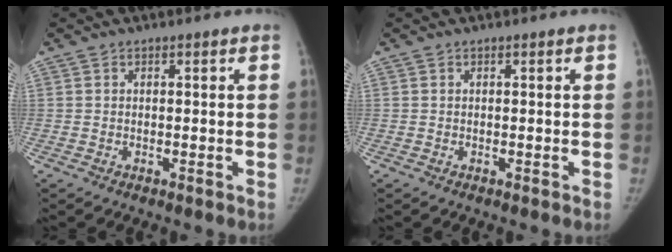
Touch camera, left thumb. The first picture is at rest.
{"total": 0.0}